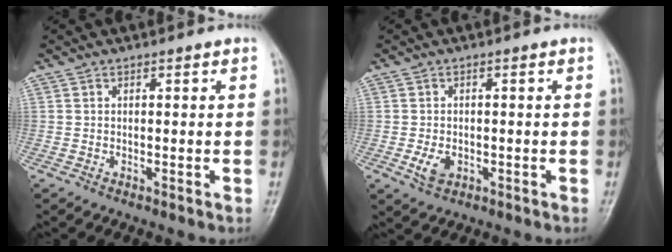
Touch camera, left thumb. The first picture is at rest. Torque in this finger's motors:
{"motor_torque": [0.43, 0.87, 0.64, 0.21, 0.01]}